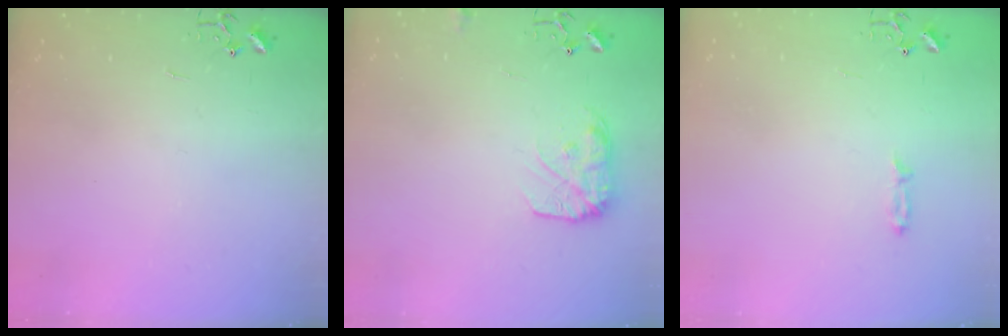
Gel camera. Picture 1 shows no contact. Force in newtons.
{"total": 10.8, "press": 10.8, "slide": 0.4}
{"total": 3.4, "press": 3.3, "slide": 0.5}